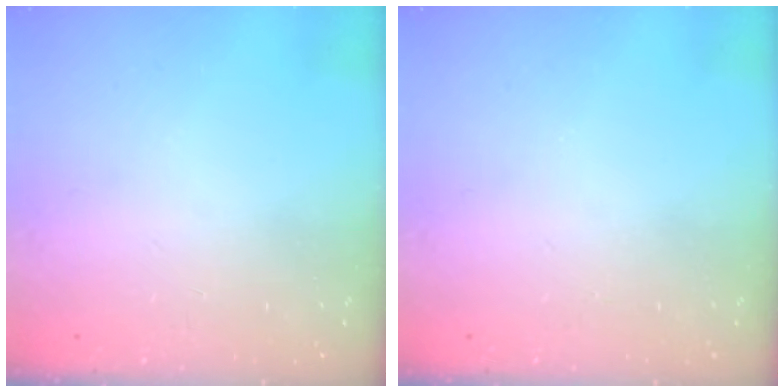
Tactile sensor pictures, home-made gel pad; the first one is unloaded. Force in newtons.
{"total": 0.0}